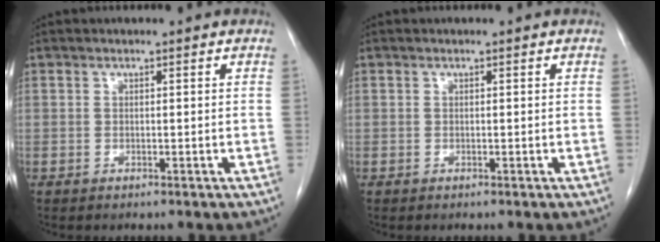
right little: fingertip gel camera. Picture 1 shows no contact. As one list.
[{"total": 0.0}]